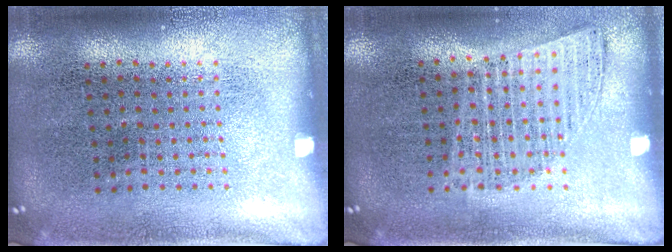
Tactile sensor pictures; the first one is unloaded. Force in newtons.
{"total": 1.0, "press": 1.0, "slide": 0.2}